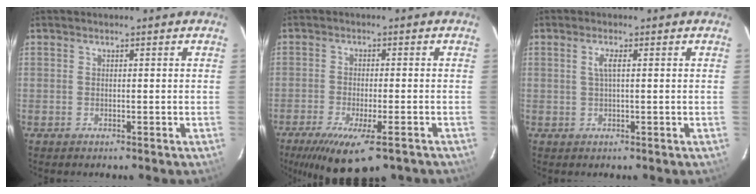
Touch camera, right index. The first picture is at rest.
{"total": 12.7, "force": [-8.6, 3.3, 8.7], "torque": [-0.173, -0.039, -0.136]}
{"total": 1.9, "force": [0.3, 0.1, 1.8], "torque": [-0.036, 0.002, 0.006]}